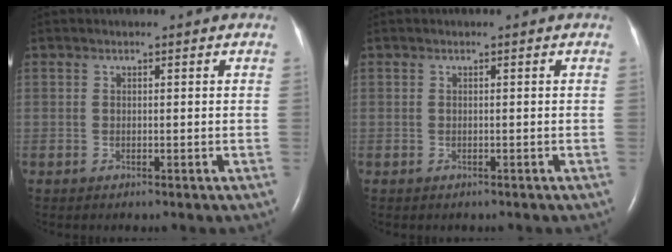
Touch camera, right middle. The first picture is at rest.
{"total": 0.0}